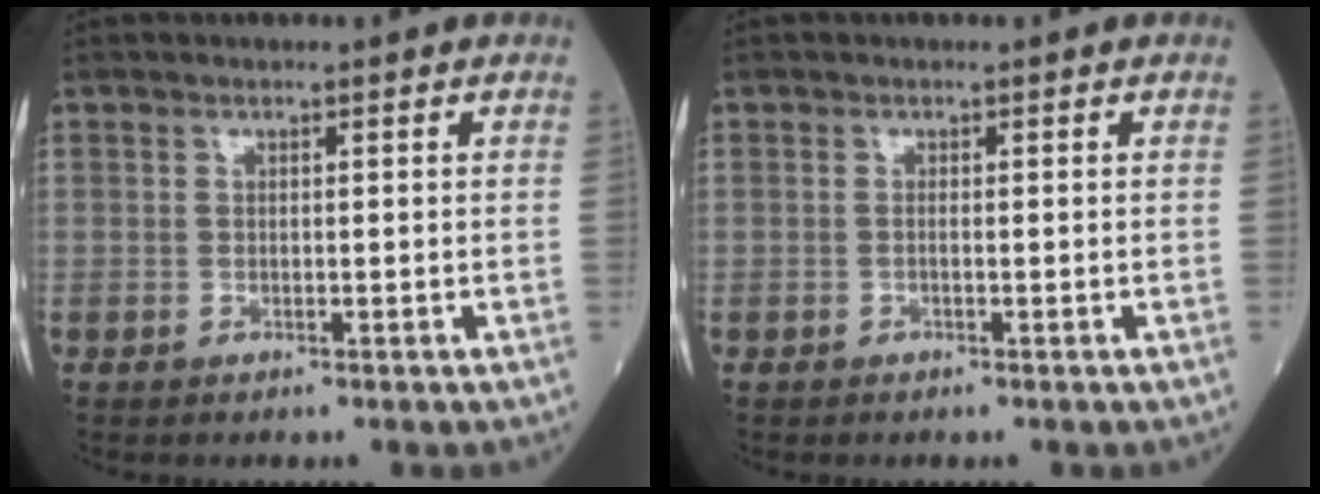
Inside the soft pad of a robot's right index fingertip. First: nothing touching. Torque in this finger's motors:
{"motor_torque": [-0.14, 0.05, 0.09, 0.01]}